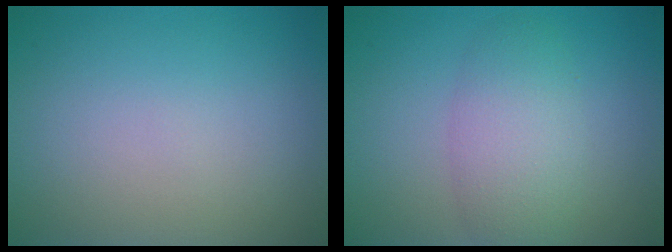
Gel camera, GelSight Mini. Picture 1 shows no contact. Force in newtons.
{"total": 4.2, "press": 4.2, "slide": 0.1}